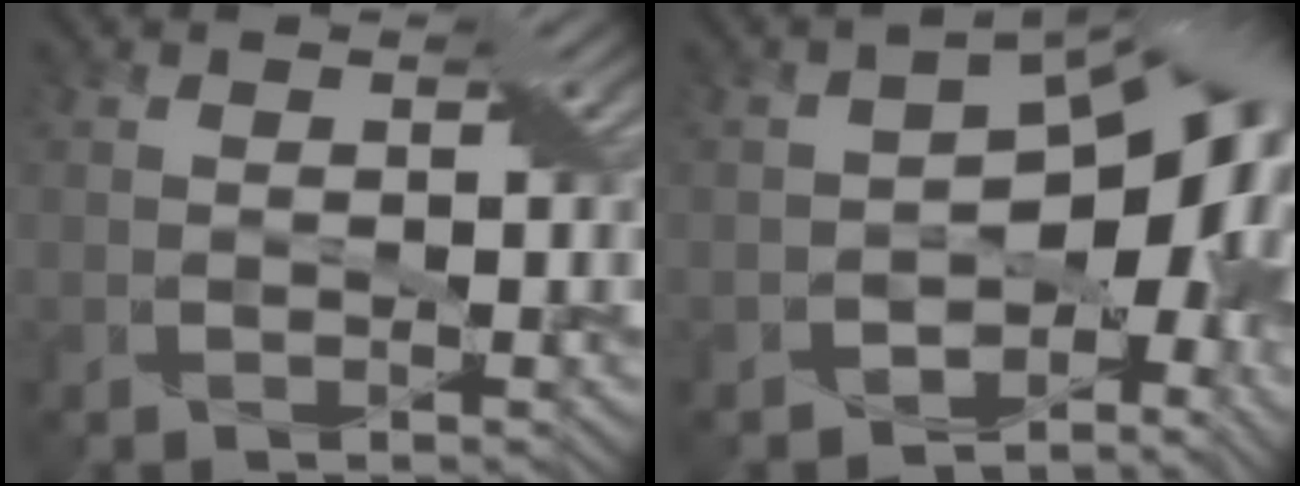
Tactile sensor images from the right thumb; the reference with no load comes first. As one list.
[{"total": 14.0, "force": [-2.6, 8.8, 10.5], "torque": [-0.117, -0.029, -0.027]}]